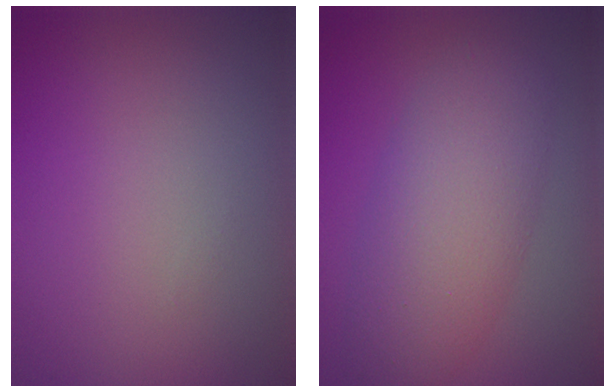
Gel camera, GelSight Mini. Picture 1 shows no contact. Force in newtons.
{"total": 6.1, "press": 6.1, "slide": 0.2}